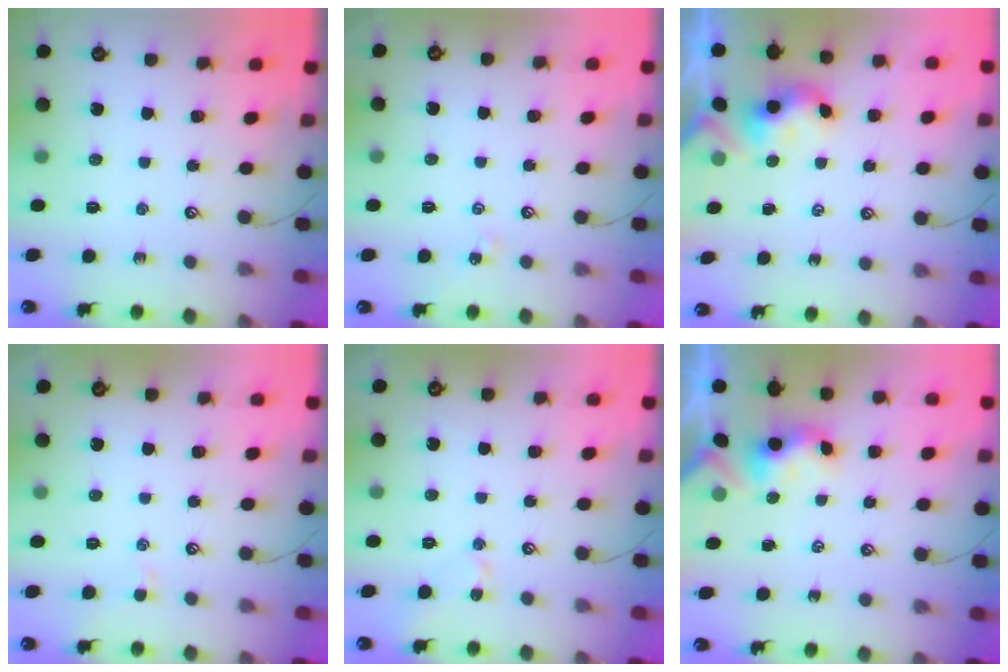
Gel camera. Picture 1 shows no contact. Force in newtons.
{"total": 2.6, "press": 2.6, "slide": 0.5}
{"total": 3.5, "press": 3.4, "slide": 0.4}
{"total": 0.6, "press": 0.3, "slide": 0.5}
{"total": 2.8, "press": 2.7, "slide": 0.6}
{"total": 3.4, "press": 3.4, "slide": 0.3}